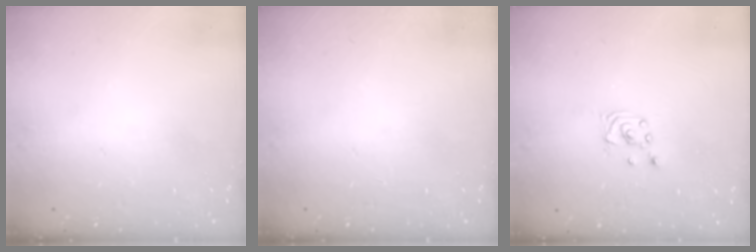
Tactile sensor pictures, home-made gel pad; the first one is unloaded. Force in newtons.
{"total": 0.0}
{"total": 2.3, "press": 2.3, "slide": 0.2}